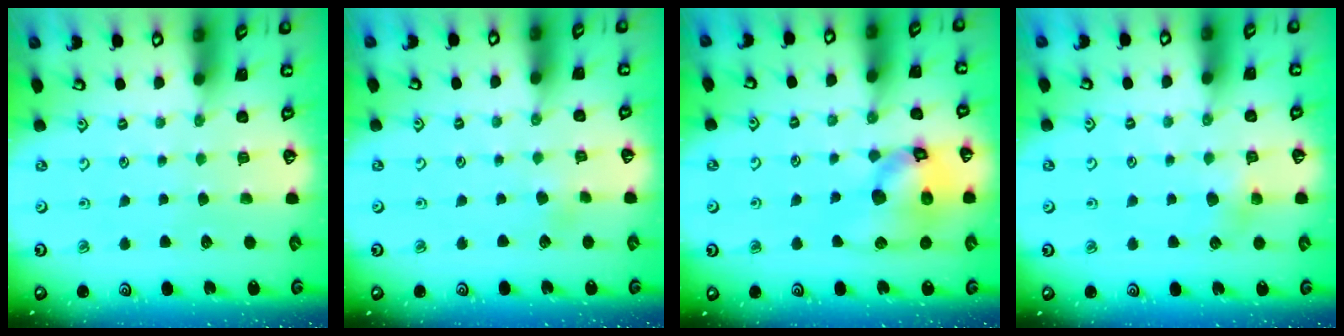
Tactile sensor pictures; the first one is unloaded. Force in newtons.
{"total": 1.8, "press": 1.7, "slide": 0.4}
{"total": 16.5, "press": 16.4, "slide": 2.2}
{"total": 5.4, "press": 5.3, "slide": 0.6}